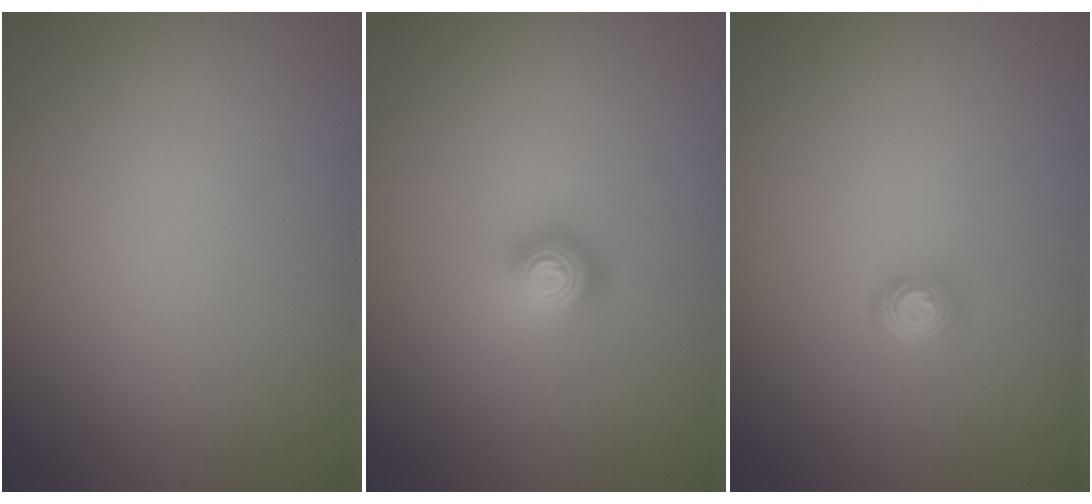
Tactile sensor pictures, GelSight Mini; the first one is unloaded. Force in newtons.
{"total": 2.3, "press": 1.5, "slide": 1.8}
{"total": 1.5, "press": 1.1, "slide": 1.1}